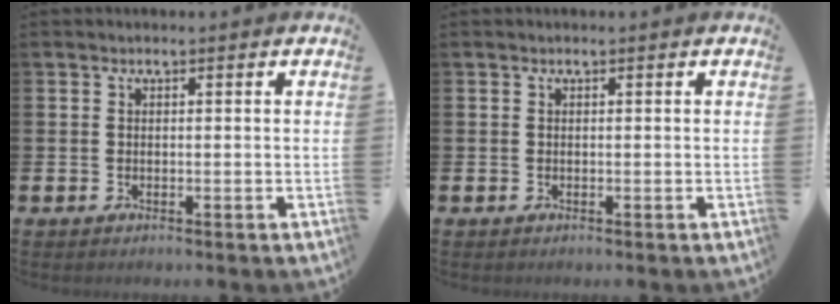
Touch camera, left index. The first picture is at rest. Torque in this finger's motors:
{"motor_torque": [0.00, 0.00, 0.02, 0.00]}